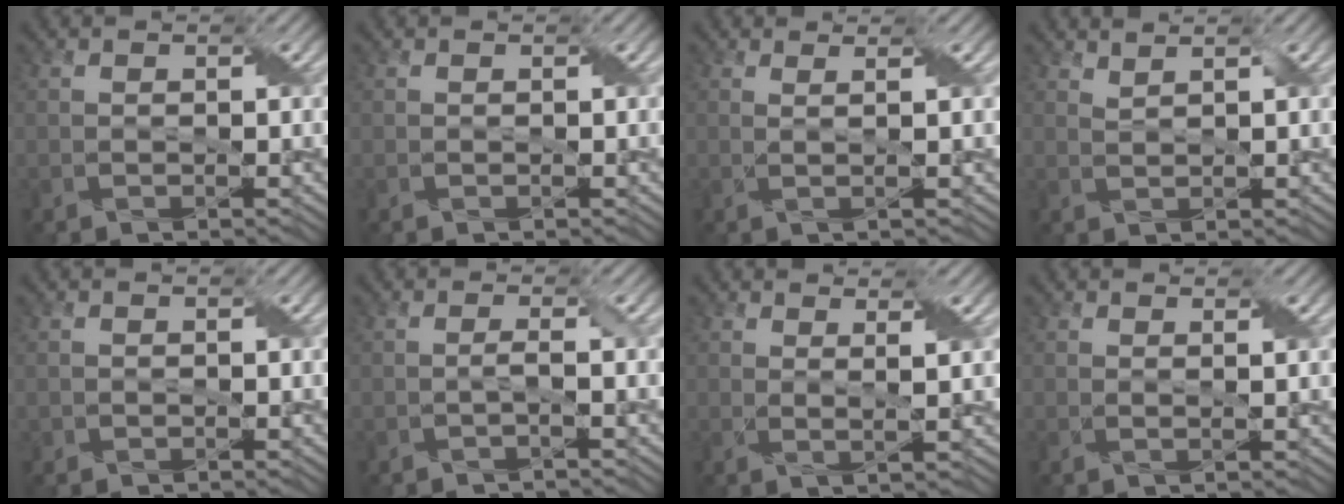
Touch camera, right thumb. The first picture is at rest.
{"total": 0.0}
{"total": 2.0, "force": [0.8, 0.2, 1.8], "torque": [-0.037, 0.007, -0.002]}
{"total": 1.4, "force": [1.3, 0.1, 0.7], "torque": [-0.019, 0.002, 0.027]}
{"total": 0.6, "force": [-0.1, 0.5, 0.0], "torque": [-0.003, -0.001, -0.002]}
{"total": 1.1, "force": [-0.3, -0.1, 1.1], "torque": [-0.021, 0.006, -0.008]}
{"total": 2.4, "force": [1.4, 0.2, 1.9], "torque": [-0.039, 0.000, 0.022]}
{"total": 1.0, "force": [0.7, -0.1, 0.7], "torque": [-0.019, 0.004, 0.009]}